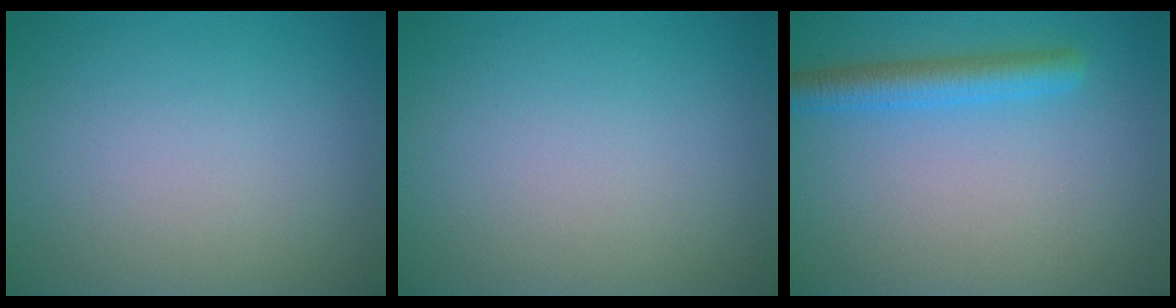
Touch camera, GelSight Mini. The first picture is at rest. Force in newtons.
{"total": 0.0}
{"total": 3.2, "press": 3.2, "slide": 0.2}